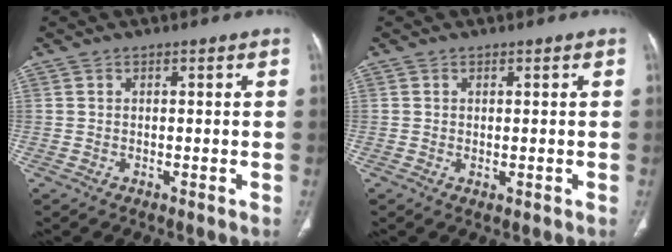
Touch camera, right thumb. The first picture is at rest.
{"total": 0.8, "force": [-0.2, 0.3, 0.7], "torque": [-0.015, -0.005, 0.000]}